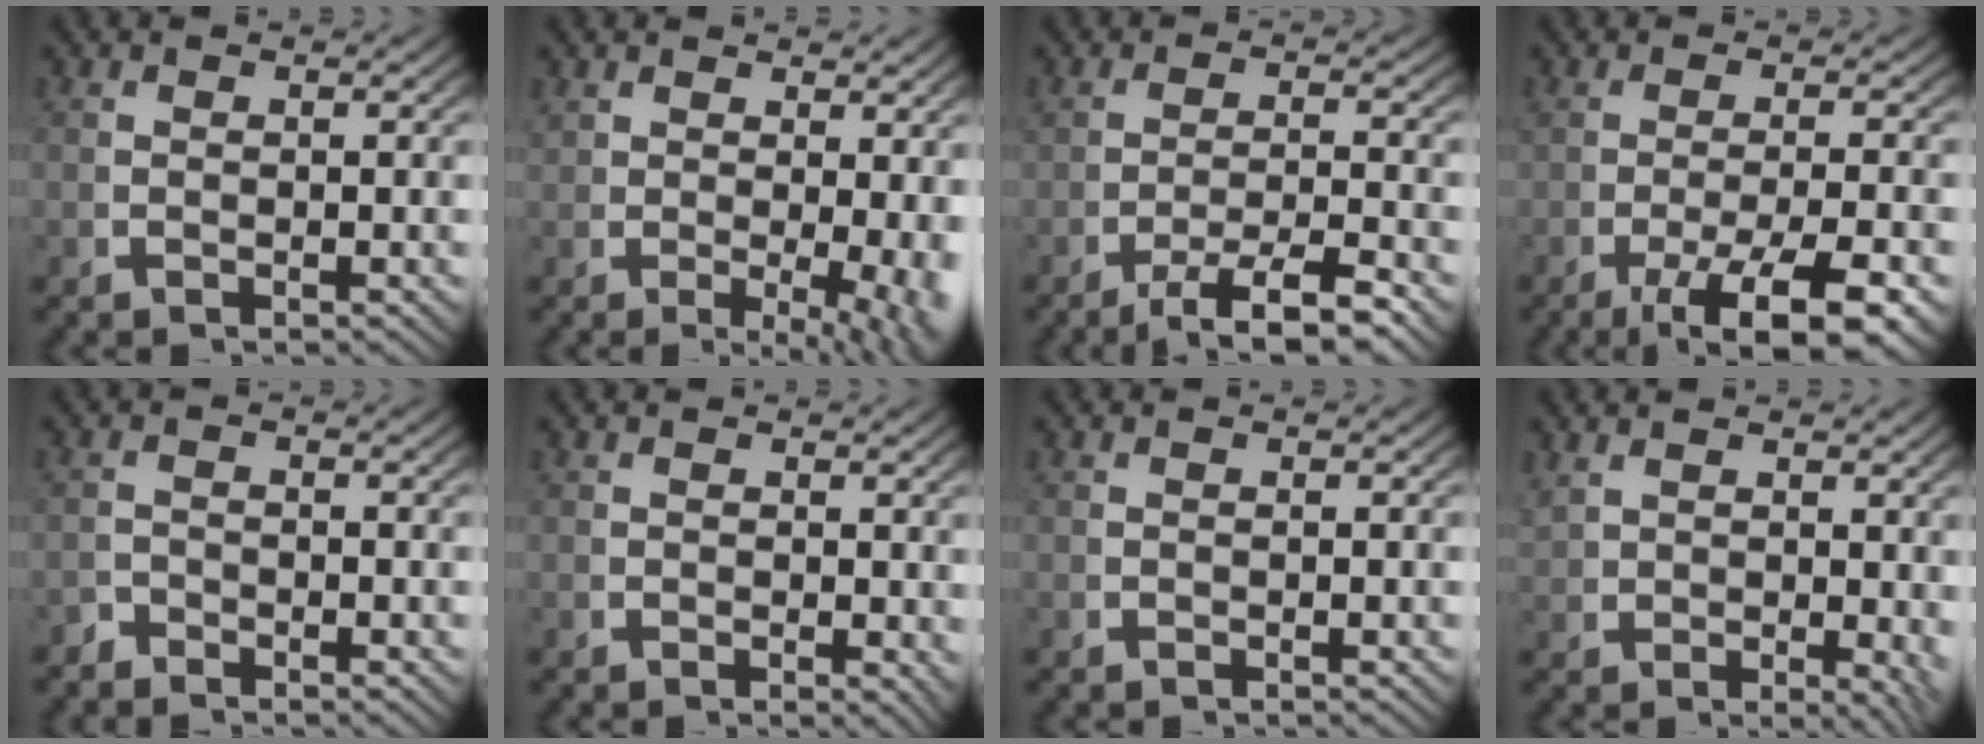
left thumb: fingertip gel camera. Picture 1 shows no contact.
{"total": 4.1, "force": [0.0, 1.7, 3.7], "torque": [-0.051, -0.024, 0.014]}
{"total": 4.5, "force": [-2.8, 1.5, 3.2], "torque": [-0.051, -0.010, -0.039]}
{"total": 6.8, "force": [-3.6, 2.5, 5.2], "torque": [-0.095, -0.021, -0.045]}
{"total": 1.5, "force": [-1.4, 0.2, -0.3], "torque": [0.013, -0.007, -0.030]}
{"total": 1.1, "force": [0.5, 0.5, 0.9], "torque": [-0.006, -0.005, 0.010]}
{"total": 0.0}
{"total": 2.5, "force": [1.3, 0.8, 1.9], "torque": [-0.025, -0.008, 0.039]}